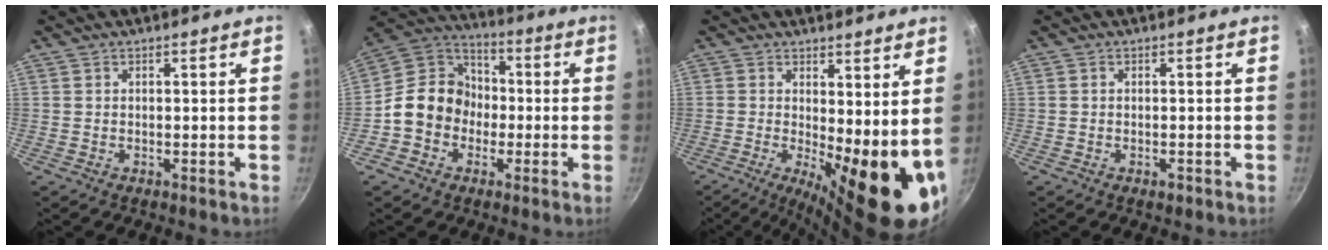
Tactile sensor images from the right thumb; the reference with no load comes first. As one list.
[{"total": 12.7, "force": [-2.4, 11.0, 5.9], "torque": [-0.053, 0.047, -0.065]}, {"total": 15.2, "force": [-0.3, 5.2, 14.3], "torque": [-0.170, -0.024, 0.005]}, {"total": 1.1, "force": [-0.6, 0.6, 0.7], "torque": [-0.010, 0.002, -0.010]}]